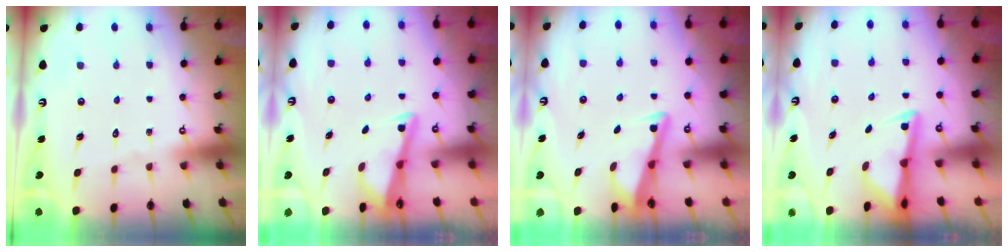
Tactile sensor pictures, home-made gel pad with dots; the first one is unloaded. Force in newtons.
{"total": 2.8, "press": 2.8, "slide": 0.3}
{"total": 3.5, "press": 3.5, "slide": 0.3}
{"total": 2.8, "press": 2.8, "slide": 0.7}